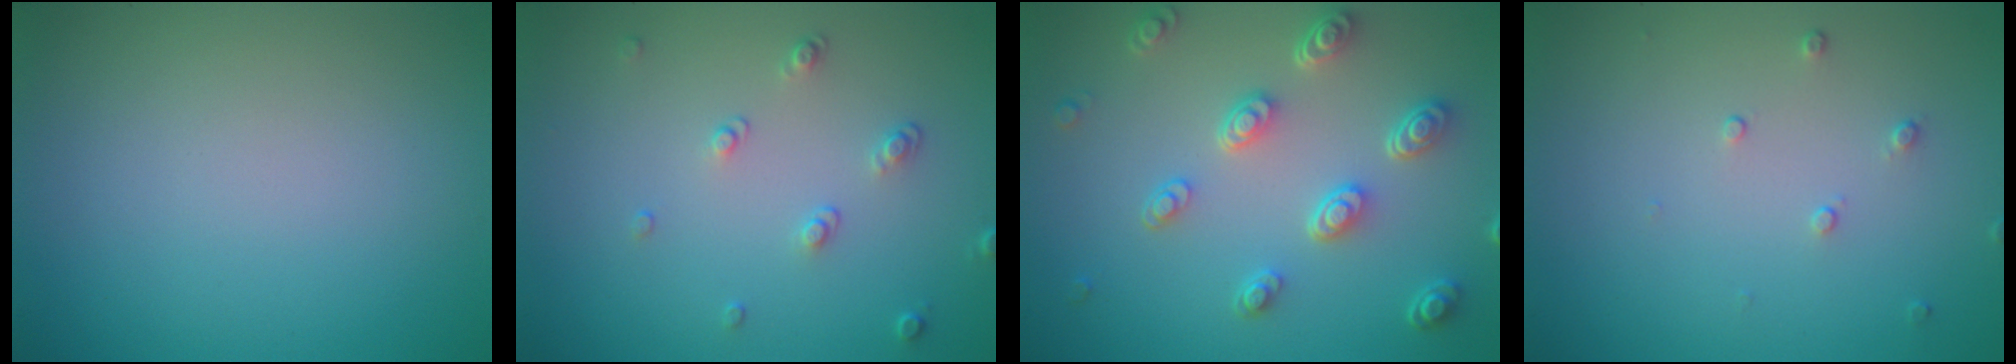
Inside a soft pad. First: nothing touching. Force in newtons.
{"total": 1.5, "press": 1.0, "slide": 1.1}
{"total": 4.8, "press": 3.6, "slide": 3.1}
{"total": 0.7, "press": 0.5, "slide": 0.5}